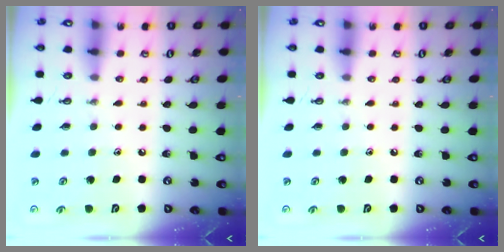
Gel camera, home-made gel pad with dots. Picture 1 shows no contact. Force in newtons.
{"total": 0.0}